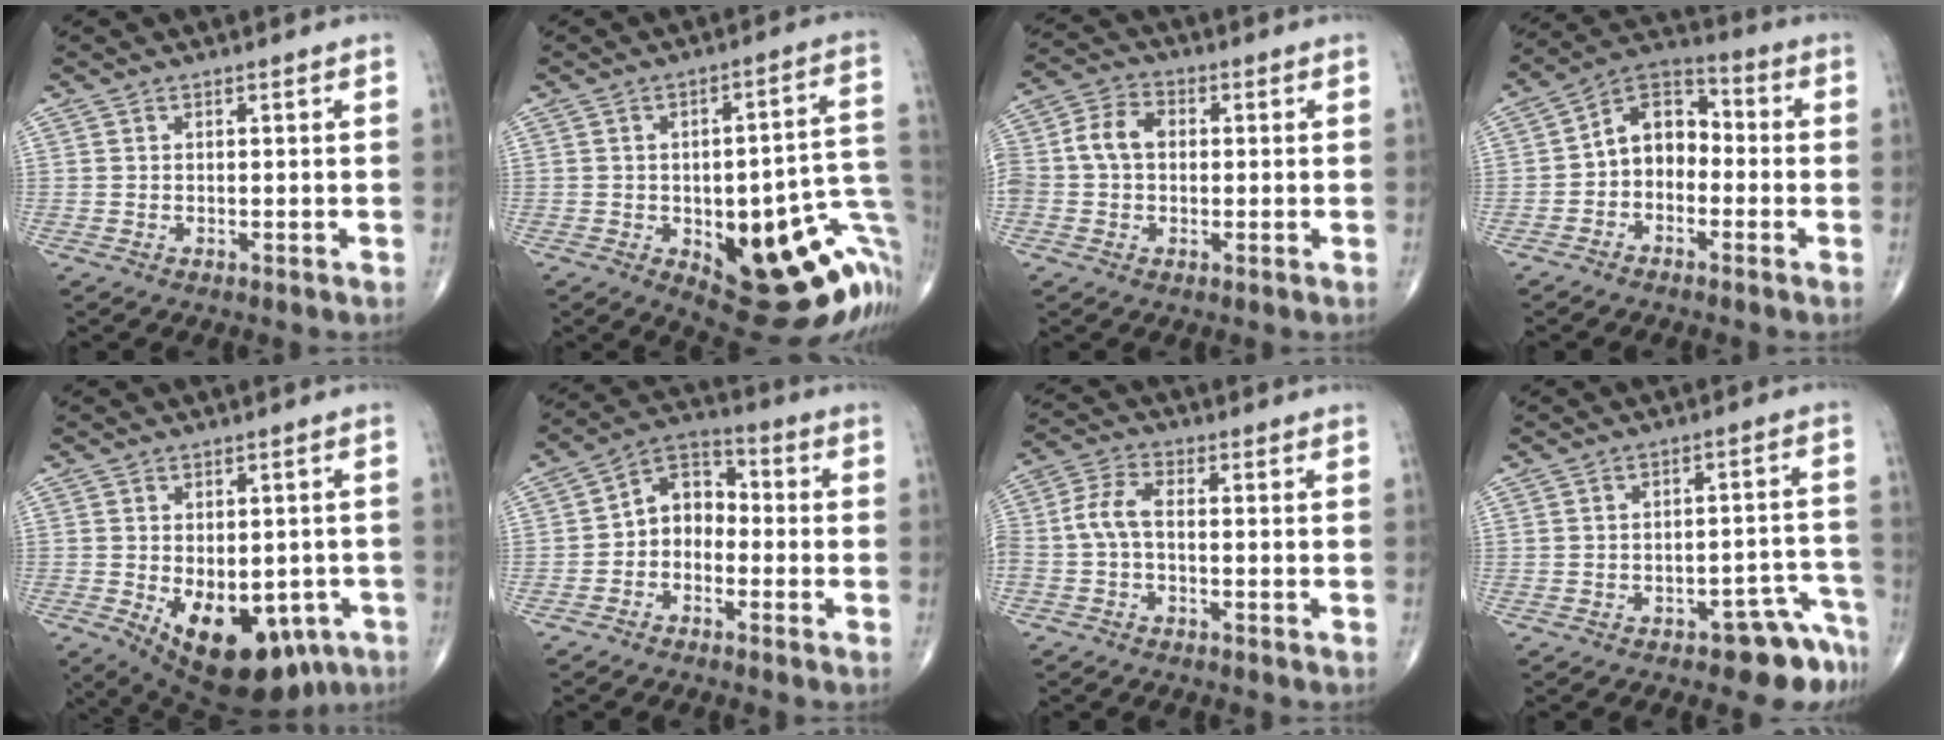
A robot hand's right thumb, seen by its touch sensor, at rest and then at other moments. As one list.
[{"total": 26.0, "force": [-7.0, 10.4, 22.8], "torque": [-0.214, 0.027, -0.066]}, {"total": 9.0, "force": [0.5, 6.7, 6.0], "torque": [-0.117, 0.031, 0.004]}, {"total": 9.1, "force": [-1.6, 6.7, 5.9], "torque": [-0.068, 0.042, -0.050]}, {"total": 17.7, "force": [-6.4, 10.2, 12.9], "torque": [-0.164, -0.004, -0.067]}, {"total": 7.8, "force": [-1.8, 5.9, 4.7], "torque": [-0.052, 0.040, -0.054]}, {"total": 5.6, "force": [-1.1, 2.8, 4.7], "torque": [-0.110, 0.023, -0.030]}, {"total": 6.8, "force": [-5.3, 3.0, 3.1], "torque": [-0.010, 0.063, -0.068]}]